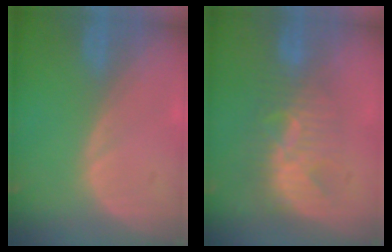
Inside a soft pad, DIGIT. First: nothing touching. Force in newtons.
{"total": 8.6, "press": 7.5, "slide": 4.0}